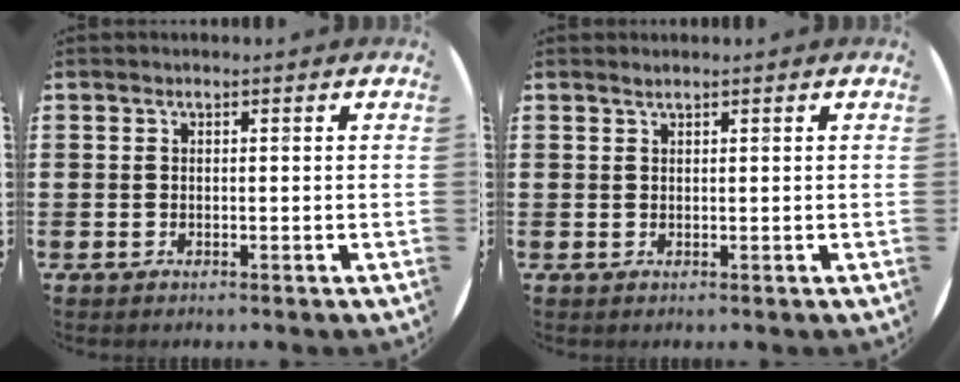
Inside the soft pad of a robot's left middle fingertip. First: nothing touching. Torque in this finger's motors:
{"motor_torque": [0.26, -0.18, -0.02, 0.02]}